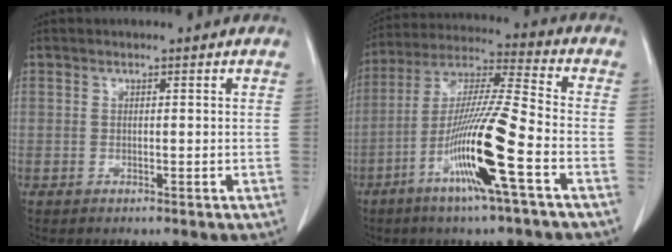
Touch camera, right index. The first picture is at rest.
{"total": 15.2, "force": [-6.3, -0.4, 13.8], "torque": [-0.274, -0.010, -0.121]}